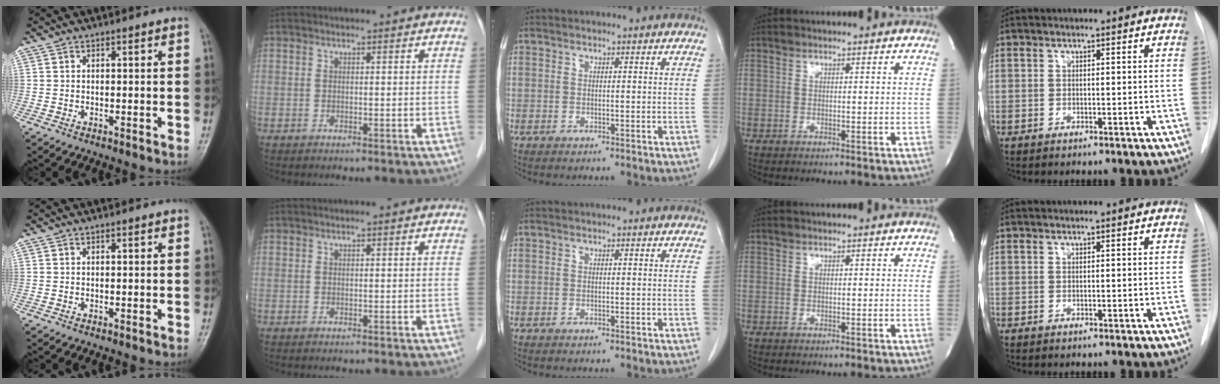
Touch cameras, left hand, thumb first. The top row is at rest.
{}